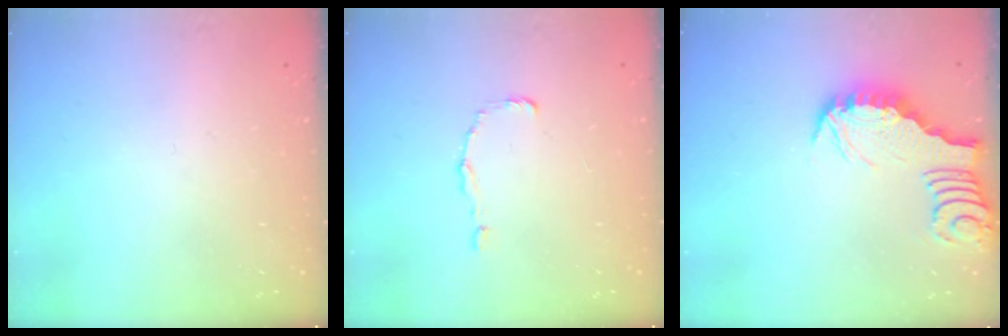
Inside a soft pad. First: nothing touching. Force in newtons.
{"total": 0.9, "press": 0.9, "slide": 0.0}
{"total": 2.9, "press": 2.9, "slide": 0.3}